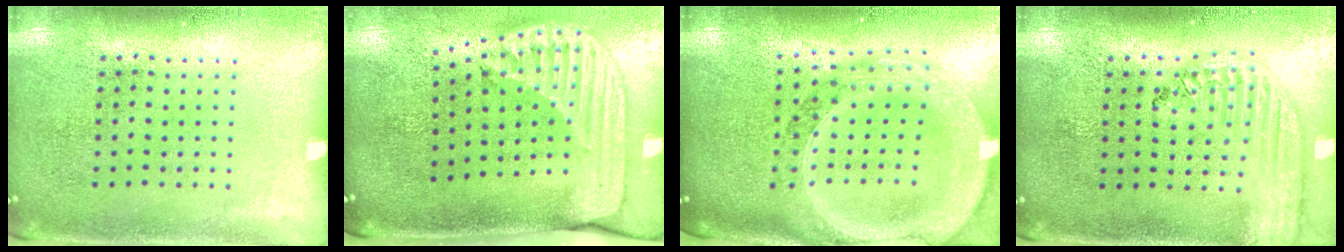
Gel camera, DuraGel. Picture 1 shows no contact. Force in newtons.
{"total": 2.5, "press": 1.8, "slide": 1.8}
{"total": 3.2, "press": 2.7, "slide": 1.8}
{"total": 2.2, "press": 1.9, "slide": 1.1}